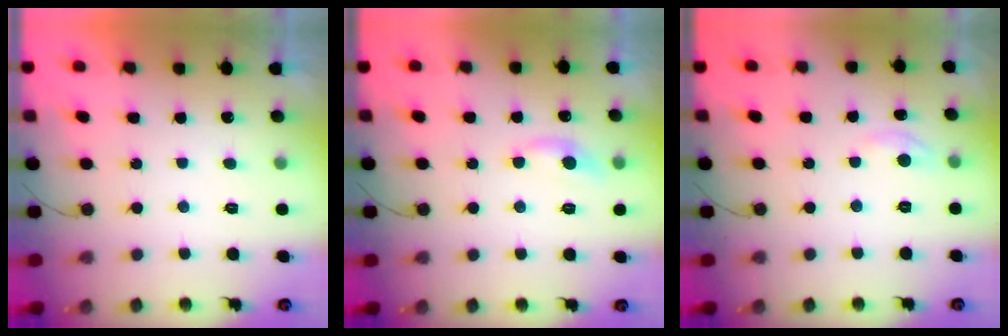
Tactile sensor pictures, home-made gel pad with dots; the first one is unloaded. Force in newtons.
{"total": 5.1, "press": 5.1, "slide": 0.7}
{"total": 3.2, "press": 3.2, "slide": 0.4}